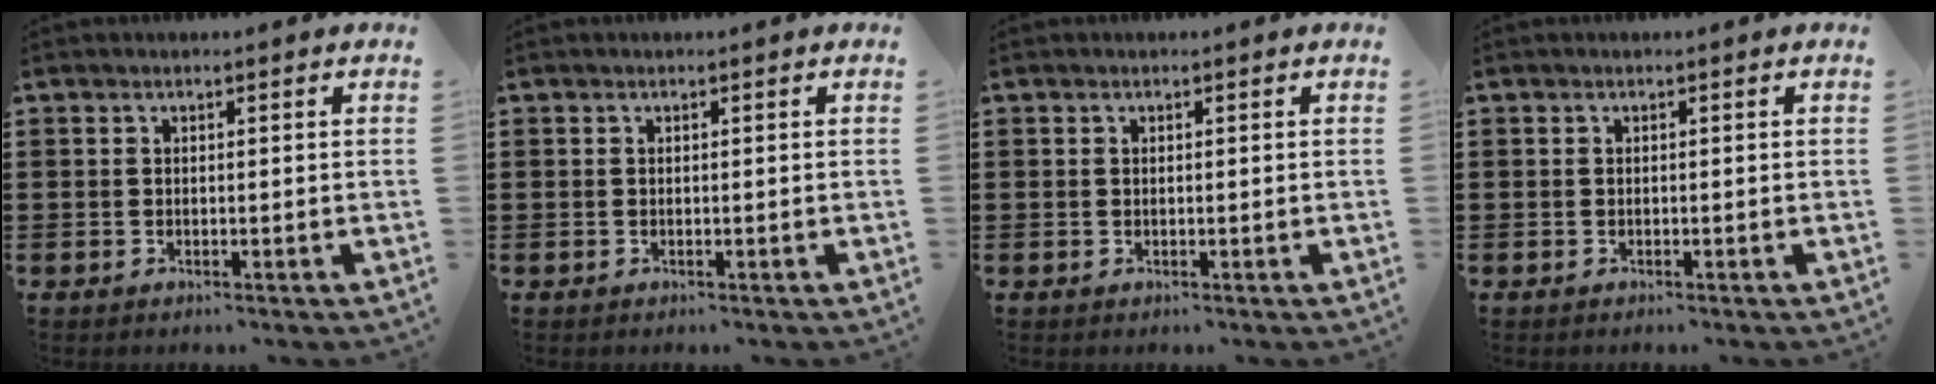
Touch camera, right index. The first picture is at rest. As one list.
[{"total": 0.0}, {"total": 0.0}, {"total": 0.0}]